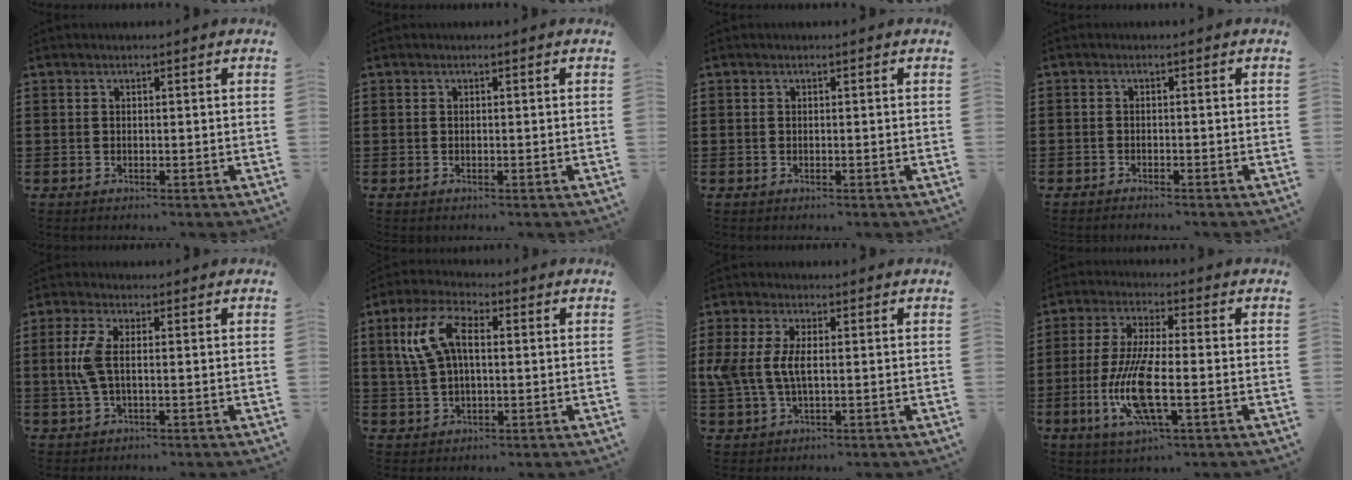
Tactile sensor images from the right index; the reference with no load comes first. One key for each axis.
{"total": 0.0}
{"total": 0.0}
{"total": 1.0, "fx": -1.0, "fy": 0.2, "fz": -0.1, "tx": -0.002, "ty": 0.003, "tz": -0.021}
{"total": 4.6, "fx": 0.0, "fy": 1.8, "fz": 4.2, "tx": -0.108, "ty": -0.005, "tz": -0.009}
{"total": 8.3, "fx": 1.7, "fy": 4.0, "fz": 7.1, "tx": -0.170, "ty": 0.007, "tz": 0.020}
{"total": 5.4, "fx": 0.3, "fy": 2.5, "fz": 4.7, "tx": -0.121, "ty": -0.003, "tz": -0.004}
{"total": 11.2, "fx": -3.0, "fy": 3.1, "fz": 10.3, "tx": -0.228, "ty": -0.019, "tz": -0.060}